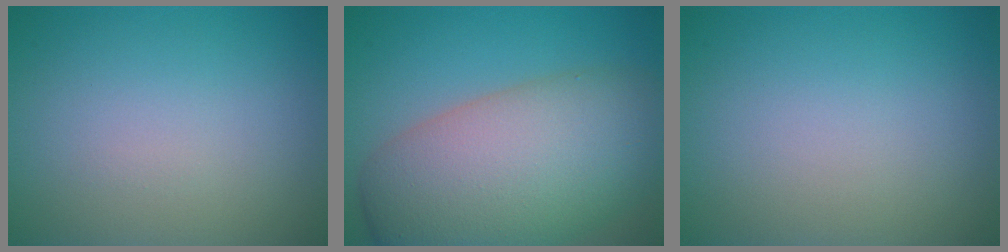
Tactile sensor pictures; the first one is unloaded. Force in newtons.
{"total": 12.2, "press": 12.1, "slide": 0.6}
{"total": 0.0}